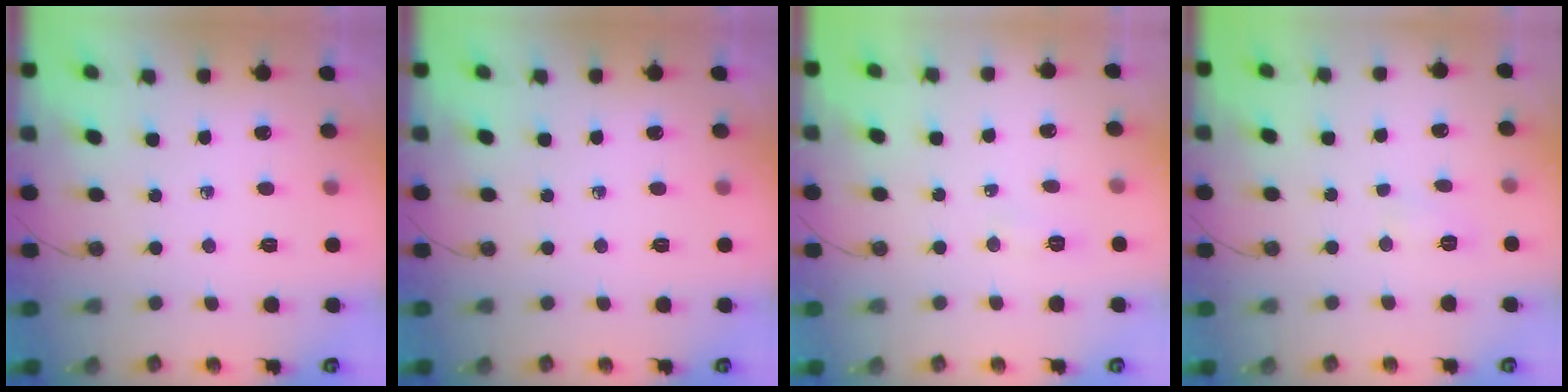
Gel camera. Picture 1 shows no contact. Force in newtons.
{"total": 0.0}
{"total": 4.7, "press": 4.7, "slide": 0.6}
{"total": 2.9, "press": 2.8, "slide": 0.7}